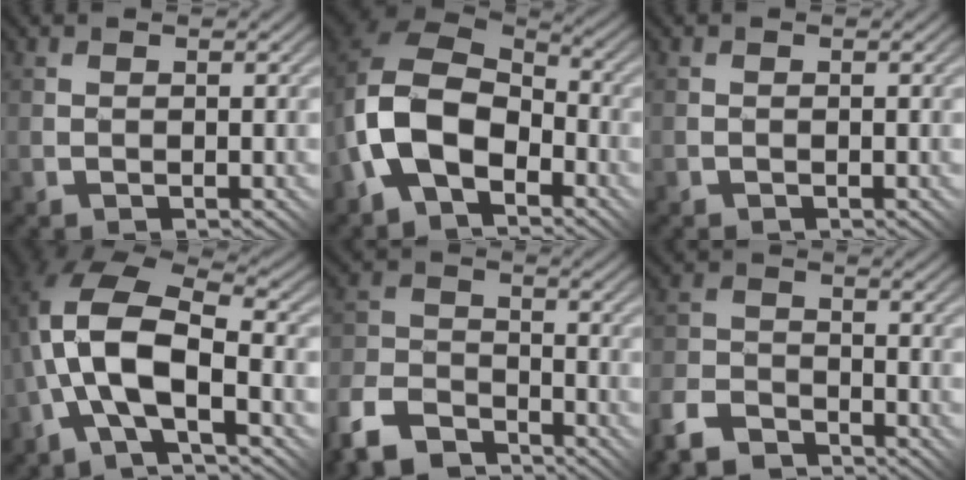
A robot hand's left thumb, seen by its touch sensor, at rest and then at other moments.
{"total": 12.2, "force": [-4.2, 8.1, 8.2], "torque": [-0.179, -0.020, -0.083]}
{"total": 0.0}
{"total": 11.0, "force": [-2.1, 4.8, 9.6], "torque": [-0.212, 0.017, -0.051]}
{"total": 9.8, "force": [-7.9, 4.4, 3.8], "torque": [-0.099, -0.012, -0.164]}
{"total": 6.9, "force": [-5.9, 2.8, 2.3], "torque": [-0.056, -0.007, -0.126]}